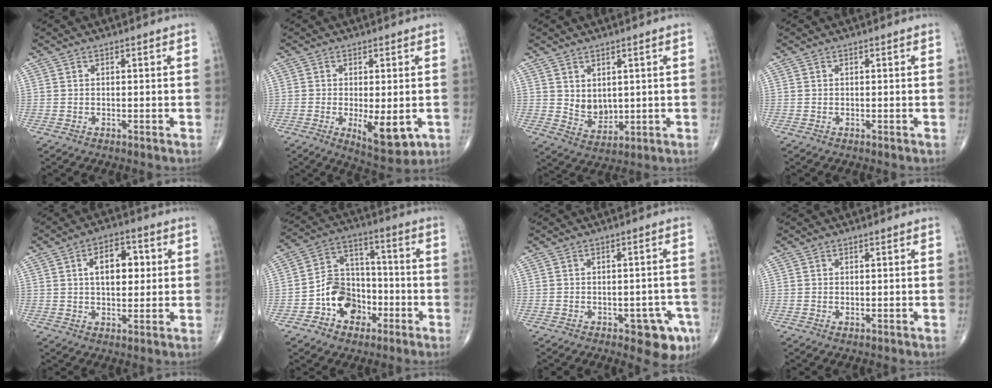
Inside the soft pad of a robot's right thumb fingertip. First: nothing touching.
{"total": 8.1, "force": [-2.0, 3.2, 7.2], "torque": [-0.095, -0.019, -0.023]}
{"total": 4.9, "force": [1.3, 3.5, 3.2], "torque": [-0.037, -0.020, 0.039]}
{"total": 0.0}
{"total": 9.0, "force": [1.8, 5.2, 7.1], "torque": [-0.082, 0.007, 0.025]}
{"total": 11.8, "force": [-4.7, 9.1, 5.9], "torque": [-0.061, 0.051, -0.086]}
{"total": 7.2, "force": [-3.4, 3.2, 5.4], "torque": [-0.040, 0.014, -0.038]}
{"total": 0.5, "force": [-0.2, 0.3, 0.5], "torque": [-0.006, -0.002, -0.003]}